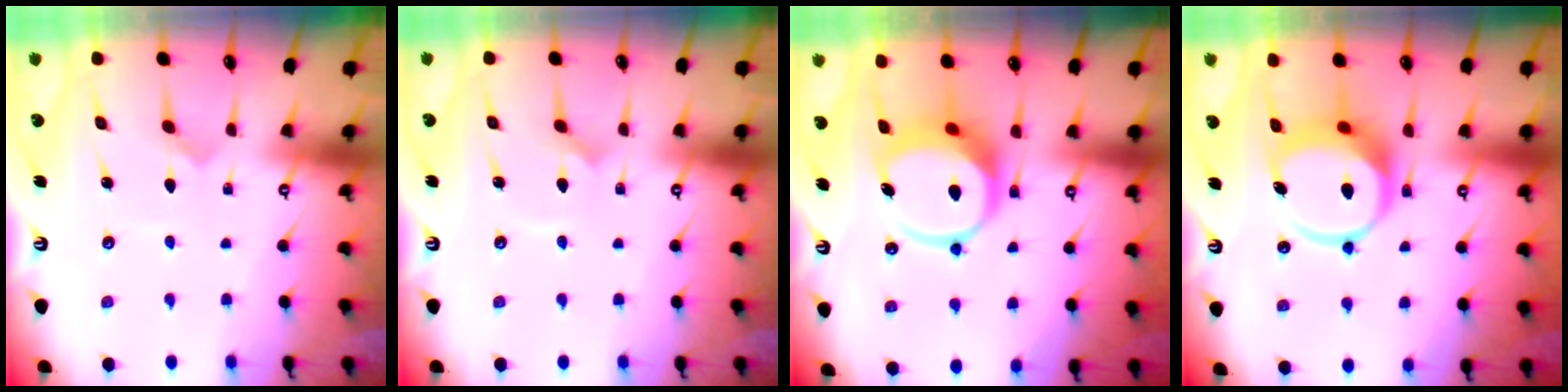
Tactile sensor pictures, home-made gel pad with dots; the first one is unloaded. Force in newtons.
{"total": 2.1, "press": 2.1, "slide": 0.2}
{"total": 11.8, "press": 11.7, "slide": 1.5}
{"total": 13.0, "press": 12.9, "slide": 1.5}